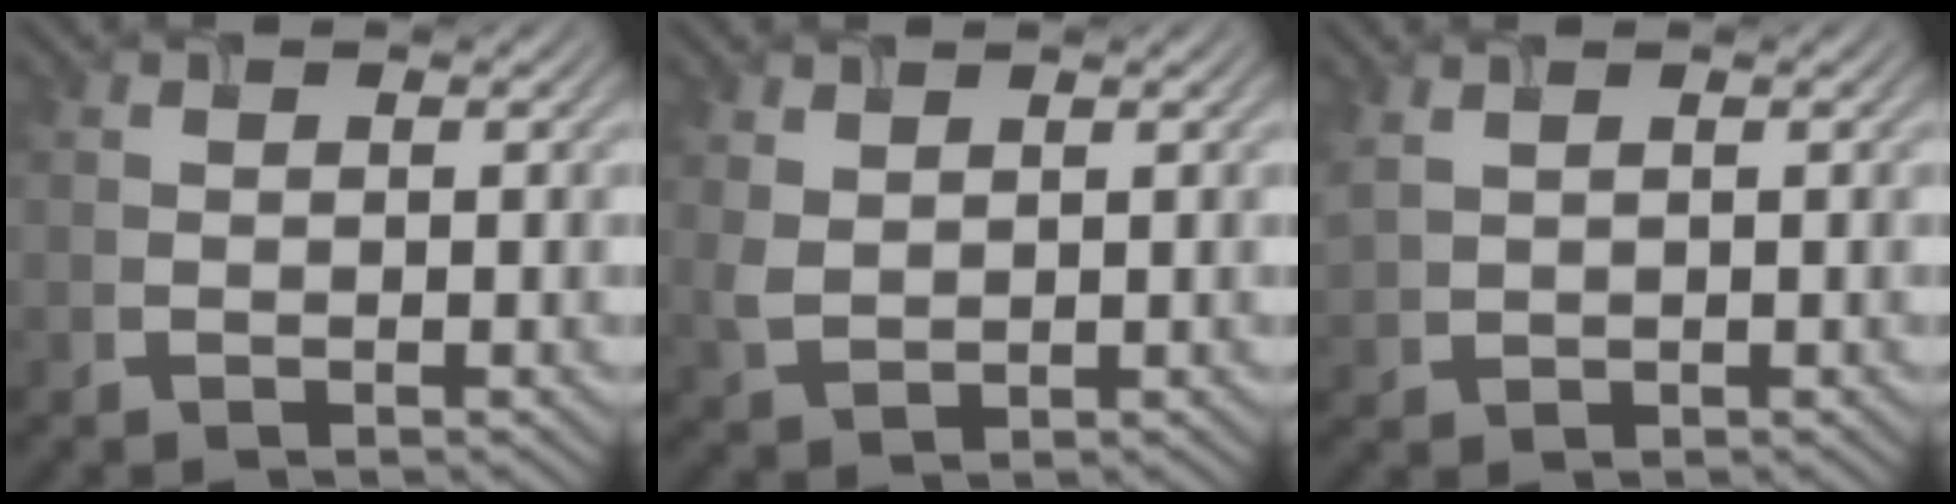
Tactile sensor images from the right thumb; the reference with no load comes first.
{"total": 2.2, "force": [1.4, 1.3, 1.1], "torque": [-0.036, -0.004, 0.035]}
{"total": 1.9, "force": [1.5, 0.7, 1.1], "torque": [-0.034, 0.007, 0.037]}